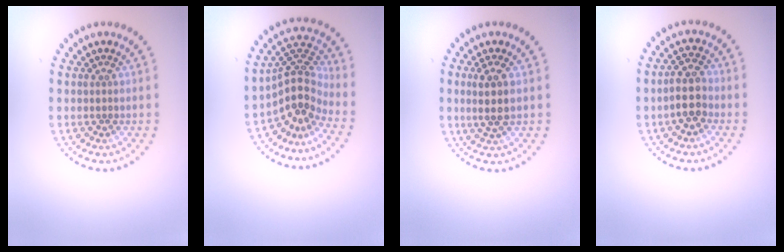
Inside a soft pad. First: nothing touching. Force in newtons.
{"total": 4.1, "press": 2.8, "slide": 3.1}
{"total": 2.4, "press": 2.2, "slide": 1.1}
{"total": 2.9, "press": 2.6, "slide": 1.3}